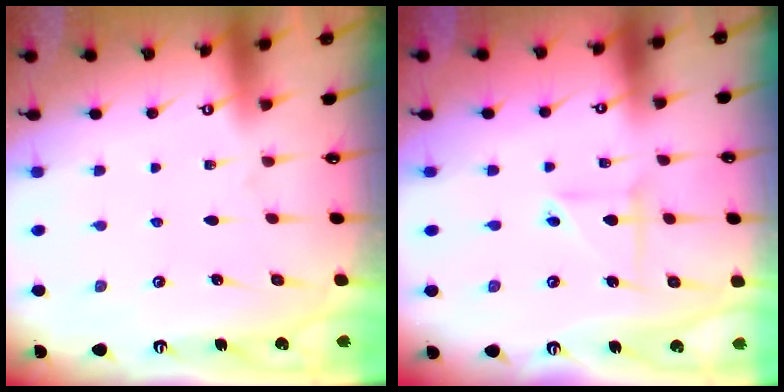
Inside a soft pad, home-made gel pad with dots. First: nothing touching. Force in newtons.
{"total": 3.9, "press": 3.9, "slide": 0.4}